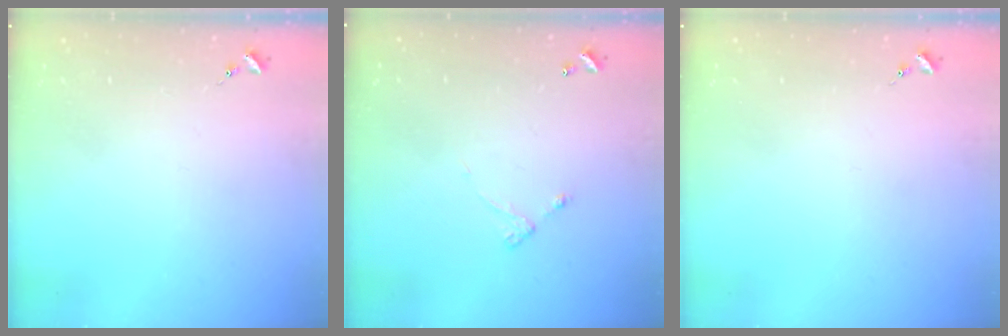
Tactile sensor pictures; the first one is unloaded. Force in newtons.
{"total": 4.0, "press": 4.0, "slide": 0.3}
{"total": 0.0}